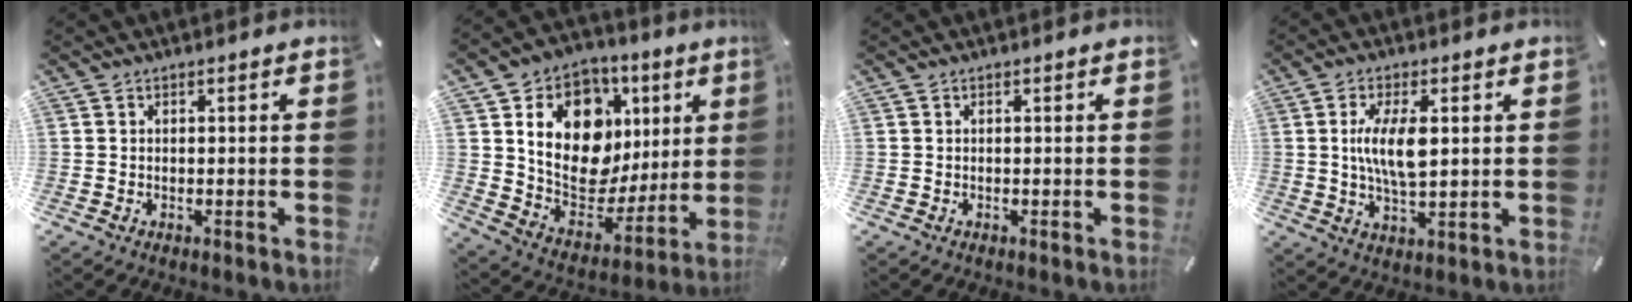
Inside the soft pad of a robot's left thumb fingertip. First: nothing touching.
{"total": 19.6, "force": [6.3, 14.3, 11.8], "torque": [-0.207, -0.034, 0.115]}
{"total": 0.0}
{"total": 8.9, "force": [1.5, 3.4, 8.1], "torque": [-0.170, -0.003, 0.018]}